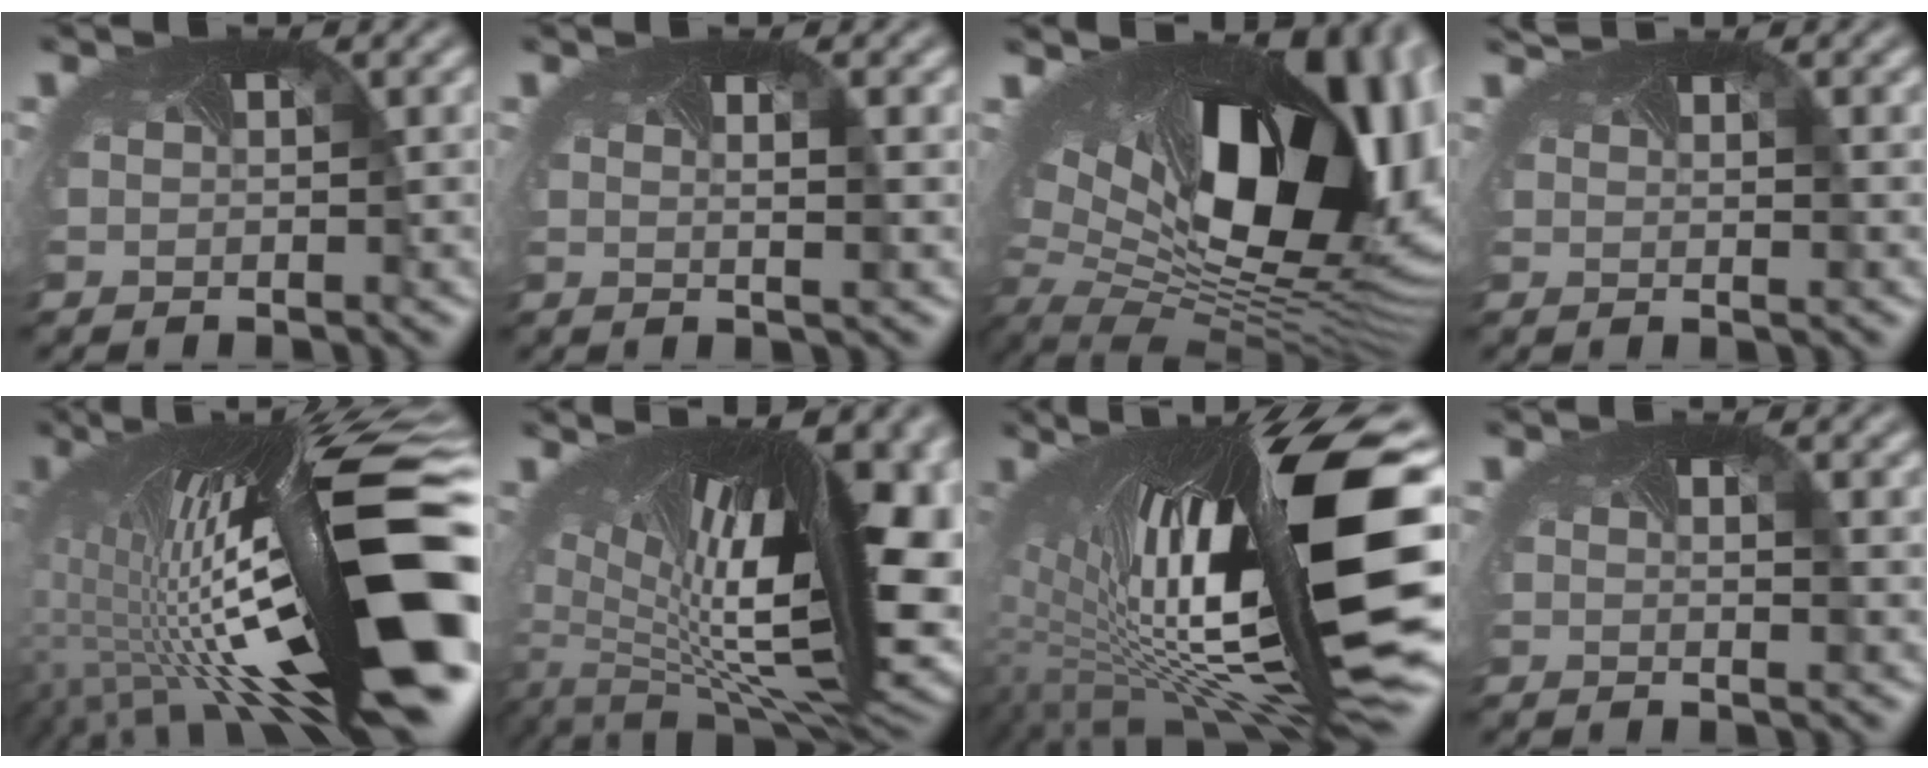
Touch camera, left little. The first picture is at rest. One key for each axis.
{"total": 0.7, "fx": -0.2, "fy": -0.2, "fz": 0.7, "tx": -0.014, "ty": -0.009, "tz": 0.004}
{"total": 17.8, "fx": 3.3, "fy": 10.7, "fz": 13.7, "tx": -0.233, "ty": -0.044, "tz": 0.088}
{"total": 1.2, "fx": 1.2, "fy": 0.0, "fz": 0.1, "tx": -0.015, "ty": -0.001, "tz": 0.020}
{"total": 17.3, "fx": -1.7, "fy": 4.8, "fz": 16.5, "tx": -0.286, "ty": -0.017, "tz": -0.026}
{"total": 17.6, "fx": -1.2, "fy": 6.8, "fz": 16.2, "tx": -0.268, "ty": -0.040, "tz": -0.001}
{"total": 15.5, "fx": 1.8, "fy": 4.4, "fz": 14.8, "tx": -0.278, "ty": -0.016, "tz": 0.043}
{"total": 0.0}